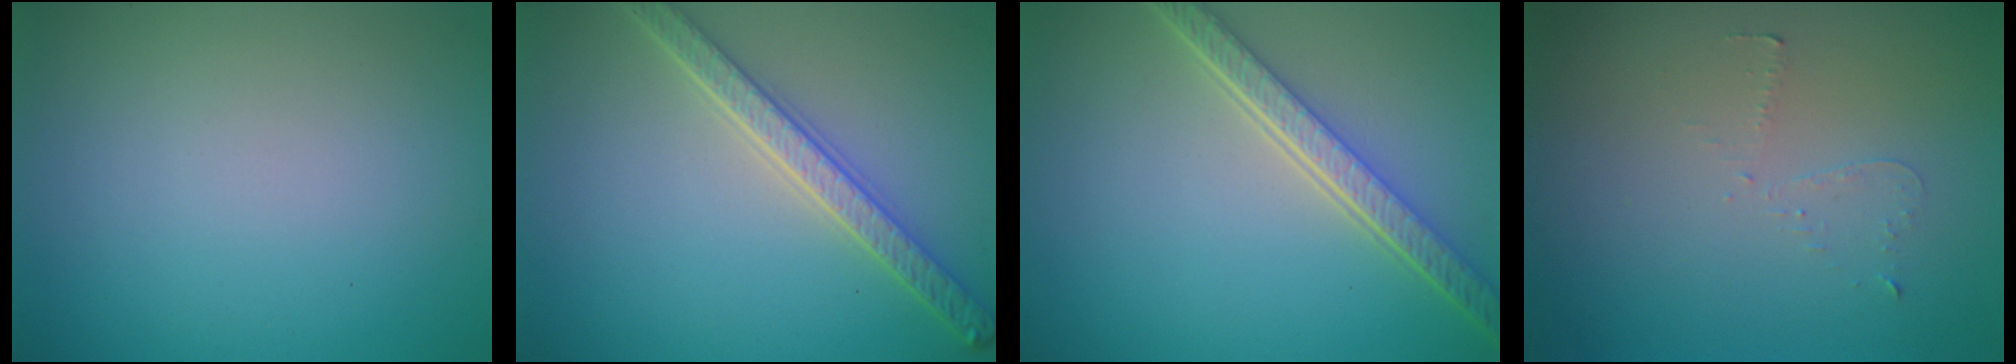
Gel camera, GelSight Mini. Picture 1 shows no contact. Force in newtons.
{"total": 4.2, "press": 3.5, "slide": 2.3}
{"total": 5.0, "press": 3.7, "slide": 3.3}
{"total": 0.7, "press": 0.6, "slide": 0.4}